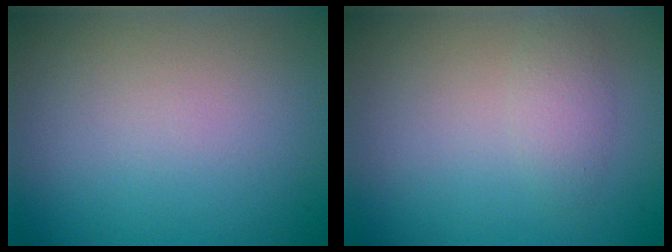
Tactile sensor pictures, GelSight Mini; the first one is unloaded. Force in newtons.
{"total": 1.6, "press": 1.6, "slide": 0.1}